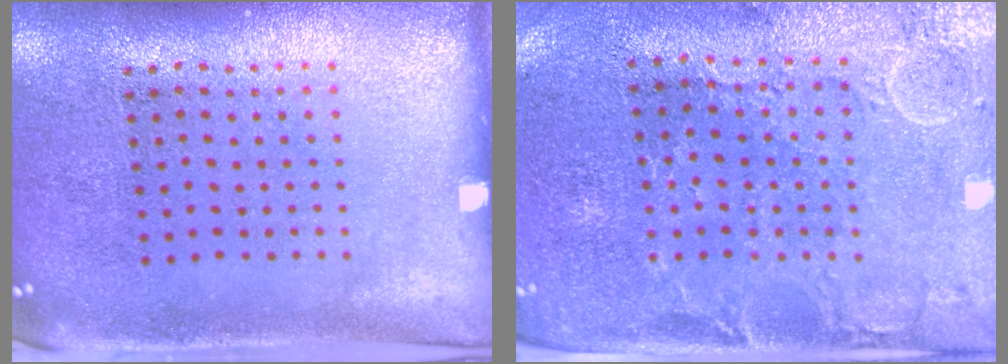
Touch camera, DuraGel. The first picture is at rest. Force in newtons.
{"total": 0.6, "press": 0.3, "slide": 0.5}